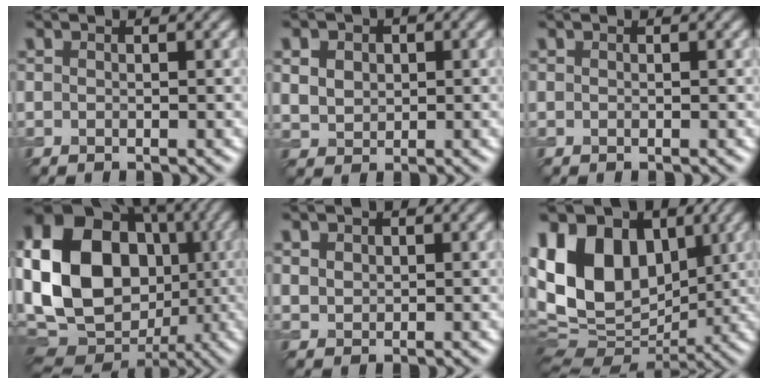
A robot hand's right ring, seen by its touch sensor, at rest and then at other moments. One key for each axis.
{"total": 5.2, "fx": 1.9, "fy": 4.0, "fz": 2.7, "tx": -0.057, "ty": 0.021, "tz": 0.021}
{"total": 0.0}
{"total": 20.2, "fx": -0.2, "fy": 16.0, "fz": 12.3, "tx": -0.263, "ty": -0.005, "tz": -0.001}
{"total": 2.6, "fx": 1.2, "fy": 2.0, "fz": 1.1, "tx": -0.031, "ty": 0.005, "tz": 0.024}
{"total": 16.6, "fx": 3.7, "fy": 11.8, "fz": 11.1, "tx": -0.216, "ty": 0.032, "tz": 0.070}